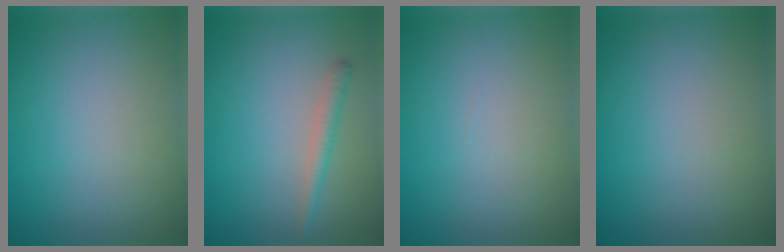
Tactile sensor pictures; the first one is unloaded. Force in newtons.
{"total": 1.6, "press": 1.6, "slide": 0.1}
{"total": 0.0}
{"total": 0.0}